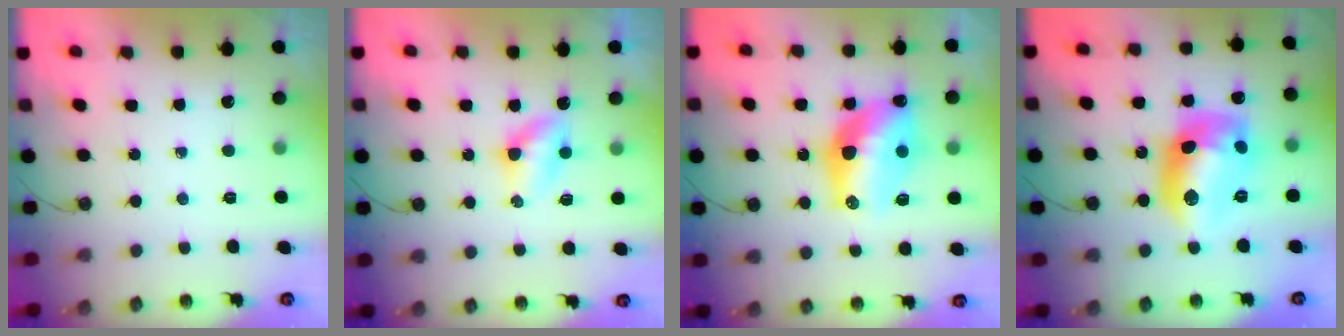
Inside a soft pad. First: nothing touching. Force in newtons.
{"total": 5.8, "press": 5.1, "slide": 2.7}
{"total": 14.7, "press": 14.7, "slide": 1.0}
{"total": 16.3, "press": 16.3, "slide": 1.1}